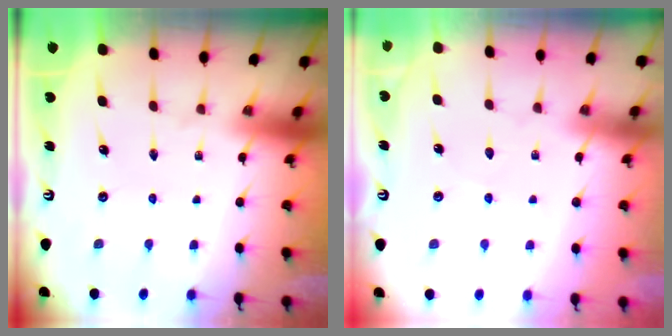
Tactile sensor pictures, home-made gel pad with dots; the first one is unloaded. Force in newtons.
{"total": 2.4, "press": 2.4, "slide": 0.3}